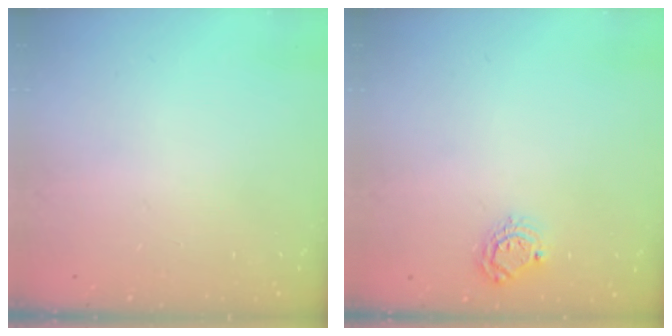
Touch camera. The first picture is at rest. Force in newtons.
{"total": 5.4, "press": 5.4, "slide": 0.4}